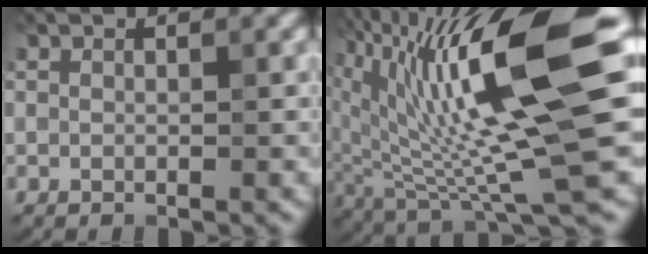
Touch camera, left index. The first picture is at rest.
{"total": 16.8, "force": [4.2, 4.1, 15.7], "torque": [-0.269, -0.003, 0.077]}